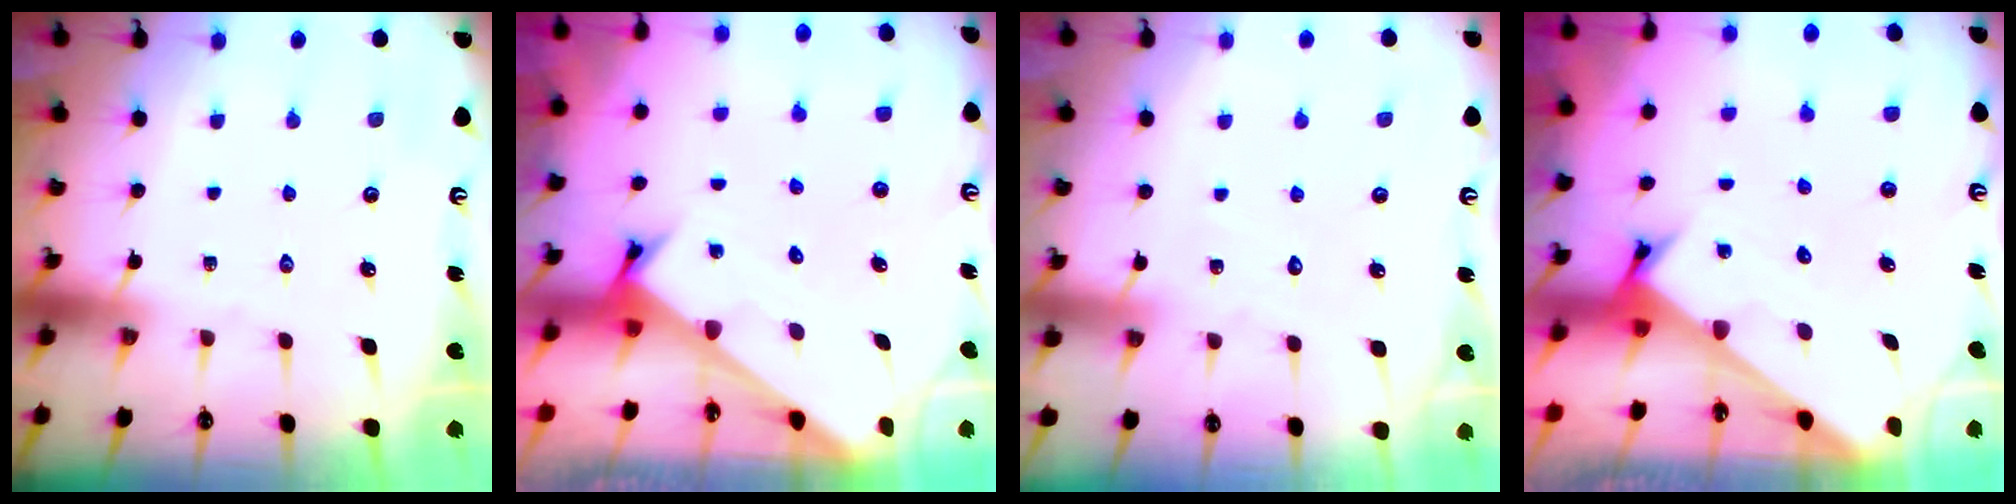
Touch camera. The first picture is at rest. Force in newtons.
{"total": 2.6, "press": 2.6, "slide": 0.2}
{"total": 2.9, "press": 2.9, "slide": 0.3}
{"total": 2.4, "press": 2.4, "slide": 0.2}